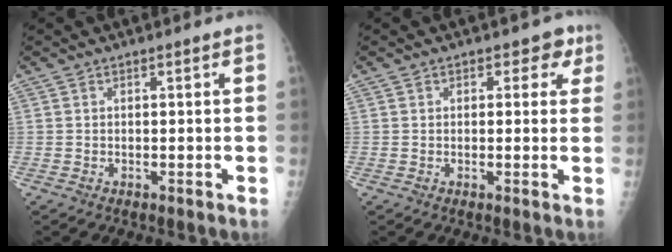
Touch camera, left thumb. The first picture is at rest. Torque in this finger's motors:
{"motor_torque": [-0.07, 0.10, -0.41, -0.13, 0.00]}